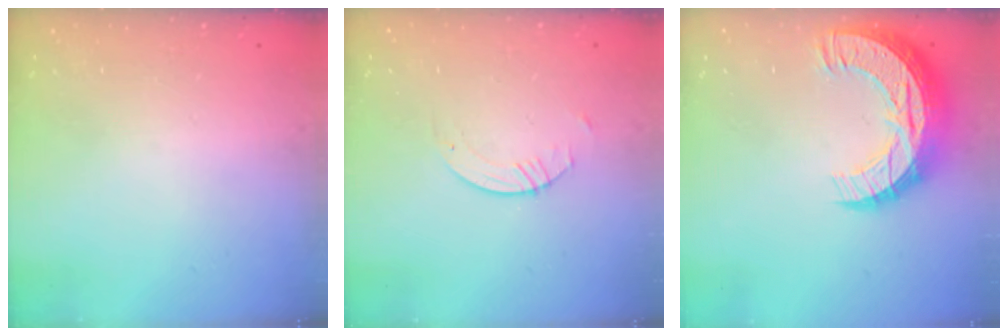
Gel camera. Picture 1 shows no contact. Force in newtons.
{"total": 0.8, "press": 0.8, "slide": 0.2}
{"total": 16.4, "press": 16.4, "slide": 1.0}